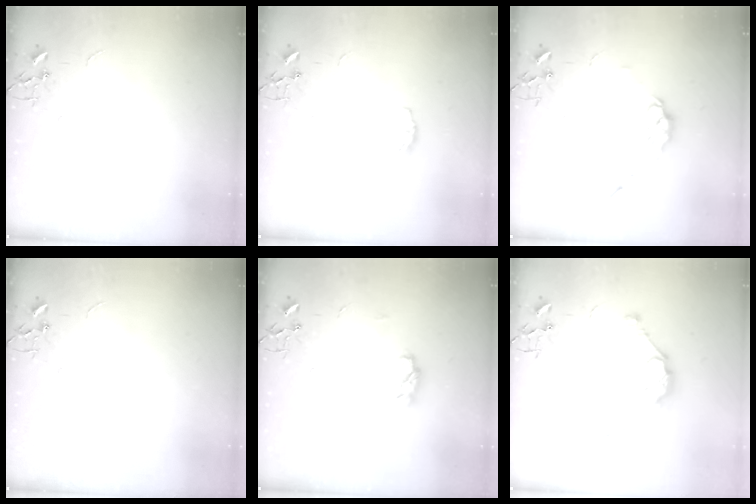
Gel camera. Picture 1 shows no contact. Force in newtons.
{"total": 4.1, "press": 4.1, "slide": 0.6}
{"total": 7.3, "press": 7.2, "slide": 0.4}
{"total": 0.0}
{"total": 6.7, "press": 6.7, "slide": 0.4}
{"total": 9.4, "press": 9.4, "slide": 0.6}